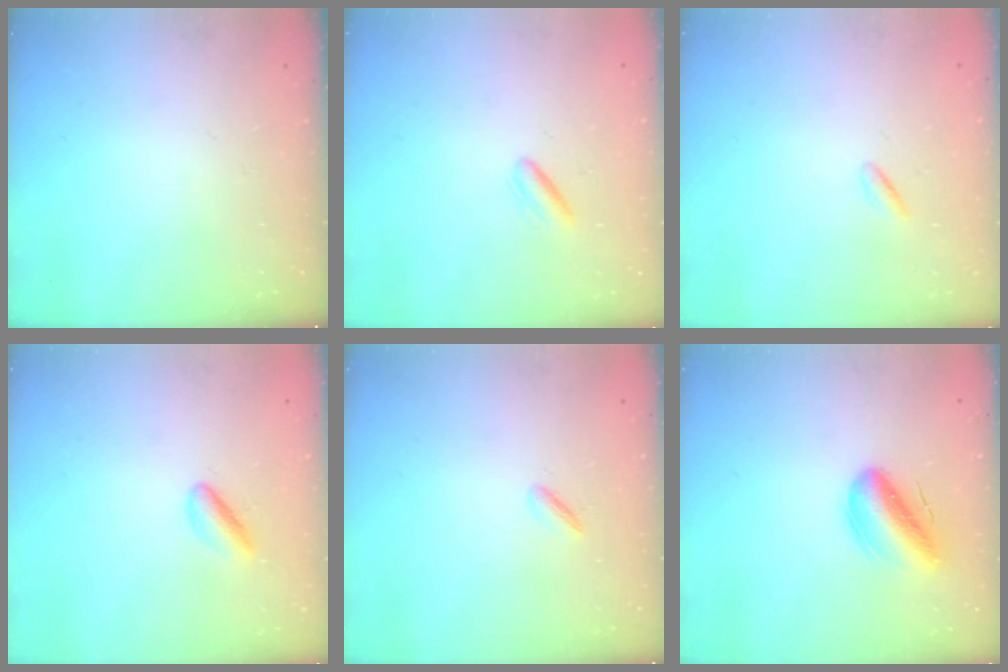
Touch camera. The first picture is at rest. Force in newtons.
{"total": 1.5, "press": 1.4, "slide": 0.7}
{"total": 1.2, "press": 1.1, "slide": 0.4}
{"total": 2.9, "press": 2.9, "slide": 0.4}
{"total": 1.9, "press": 1.8, "slide": 0.6}
{"total": 11.8, "press": 11.4, "slide": 3.4}